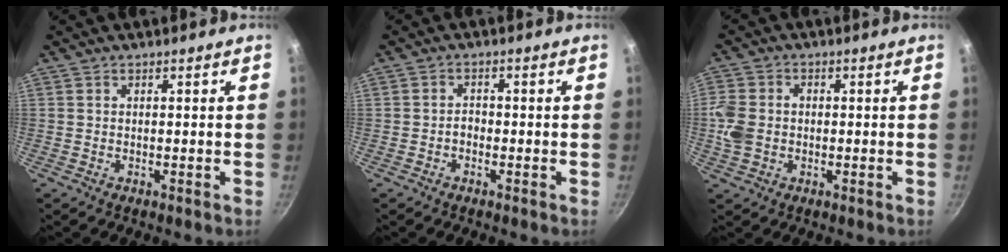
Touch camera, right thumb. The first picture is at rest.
{"total": 1.7, "force": [-0.8, 1.2, 0.9], "torque": [-0.005, 0.015, -0.016]}
{"total": 6.7, "force": [-0.6, 5.3, 4.1], "torque": [-0.083, 0.007, -0.017]}